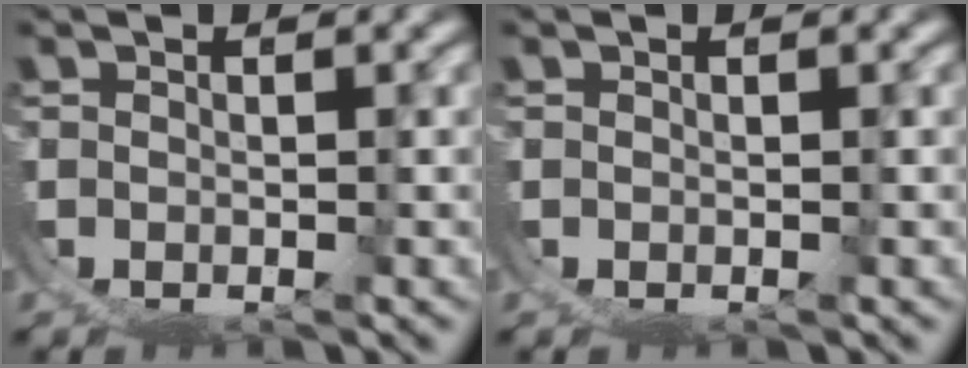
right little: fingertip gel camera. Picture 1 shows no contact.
{"total": 0.0}